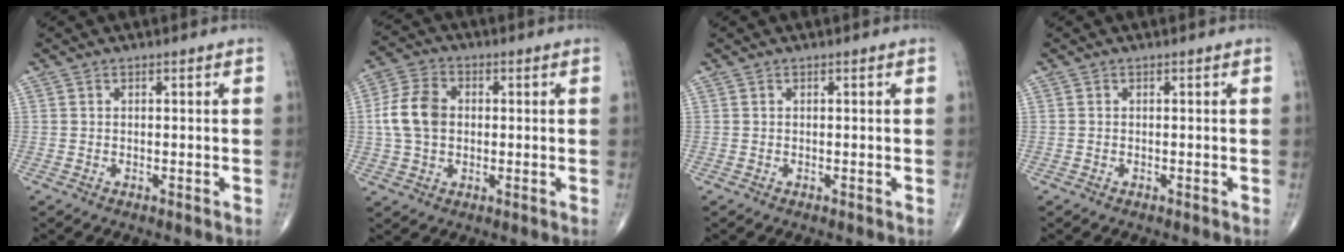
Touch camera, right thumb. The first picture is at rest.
{"total": 9.0, "force": [0.4, 6.5, 6.2], "torque": [-0.116, 0.015, 0.002]}
{"total": 0.0}
{"total": 0.0}